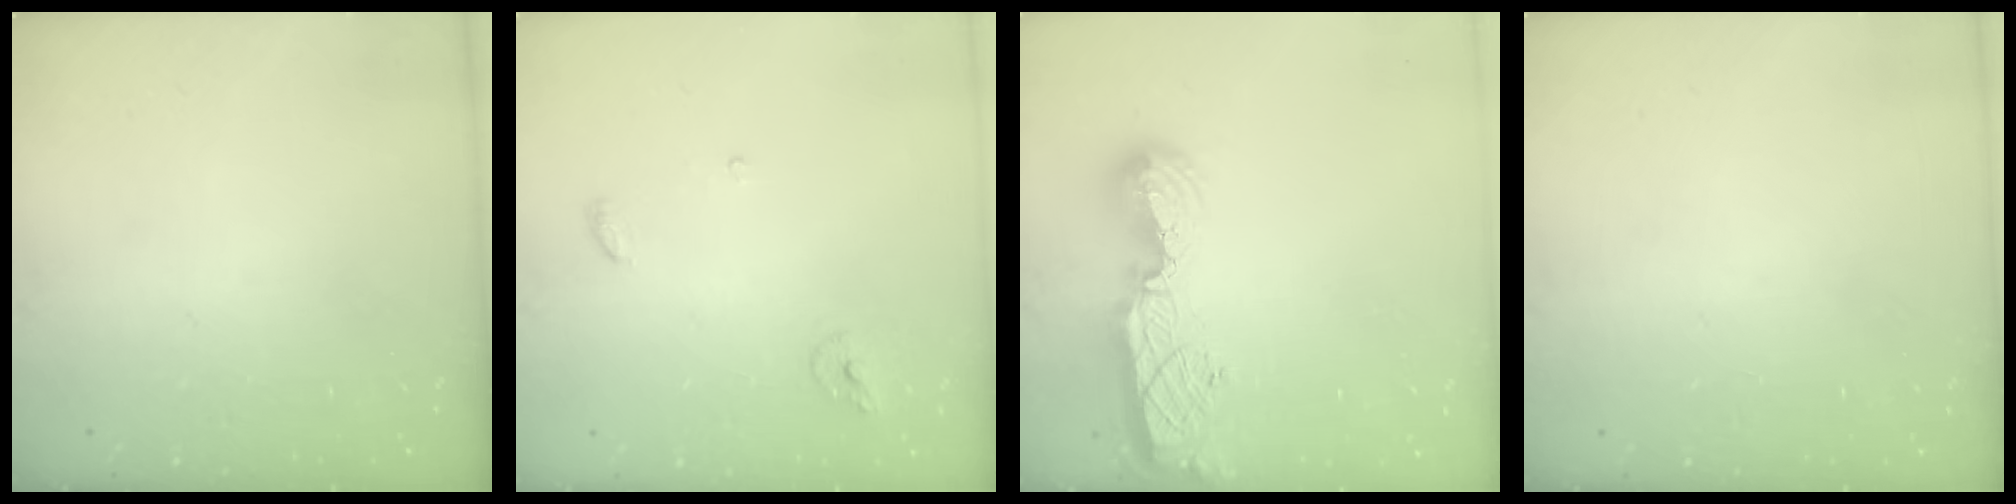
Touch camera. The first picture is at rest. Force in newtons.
{"total": 5.0, "press": 5.0, "slide": 0.4}
{"total": 13.8, "press": 13.8, "slide": 1.5}
{"total": 0.9, "press": 0.9, "slide": 0.0}